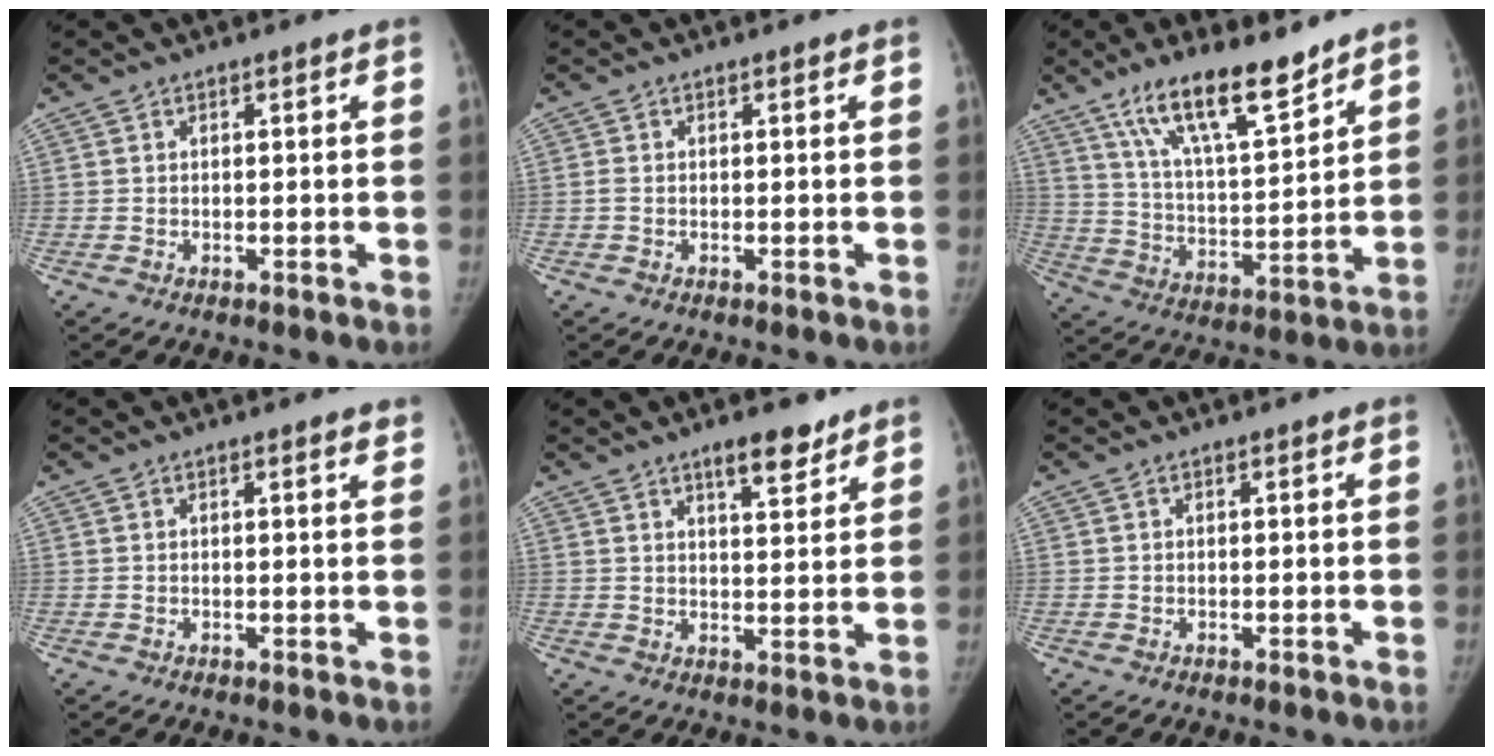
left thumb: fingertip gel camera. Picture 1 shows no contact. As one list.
[{"total": 0.7, "force": [-0.2, 0.5, 0.5], "torque": [-0.016, -0.002, -0.005]}, {"total": 15.6, "force": [11.0, 4.2, 10.2], "torque": [-0.155, -0.064, 0.202]}, {"total": 1.2, "force": [0.9, 0.2, 0.7], "torque": [-0.006, -0.003, 0.011]}, {"total": 6.5, "force": [4.6, 2.2, 4.0], "torque": [-0.040, -0.030, 0.069]}, {"total": 0.0}]